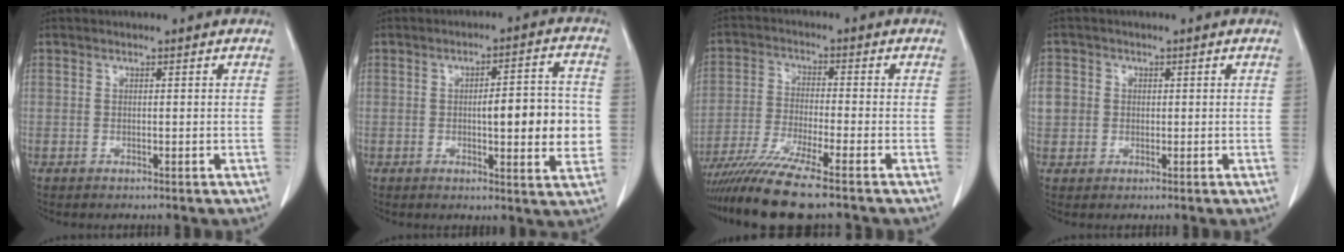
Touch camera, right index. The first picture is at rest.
{"total": 10.2, "force": [-0.7, 2.2, 9.9], "torque": [-0.127, 0.014, -0.008]}
{"total": 10.9, "force": [-8.8, -1.0, 6.4], "torque": [-0.106, -0.032, -0.150]}
{"total": 4.2, "force": [0.5, 4.0, 1.1], "torque": [-0.025, 0.011, 0.012]}